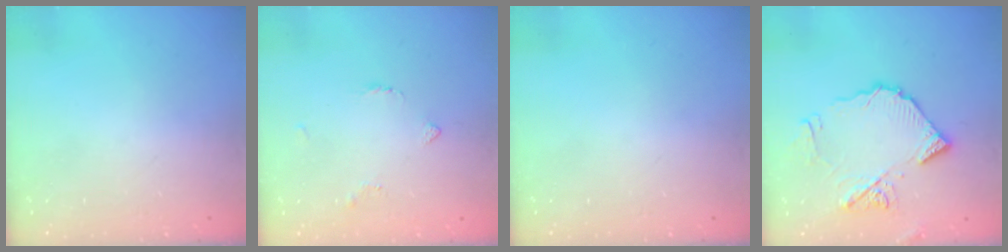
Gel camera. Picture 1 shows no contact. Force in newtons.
{"total": 2.8, "press": 2.7, "slide": 0.7}
{"total": 0.0}
{"total": 14.4, "press": 14.3, "slide": 1.7}